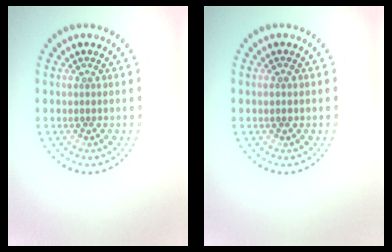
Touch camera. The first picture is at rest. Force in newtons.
{"total": 1.0, "press": 1.0, "slide": 0.1}